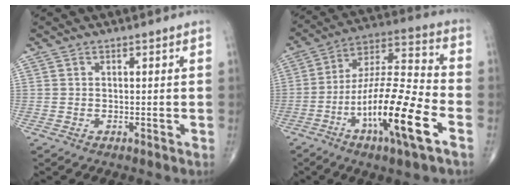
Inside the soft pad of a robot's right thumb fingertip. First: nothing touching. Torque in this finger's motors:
{"motor_torque": [2.49, 2.51, 1.61, -1.16, 0.63]}